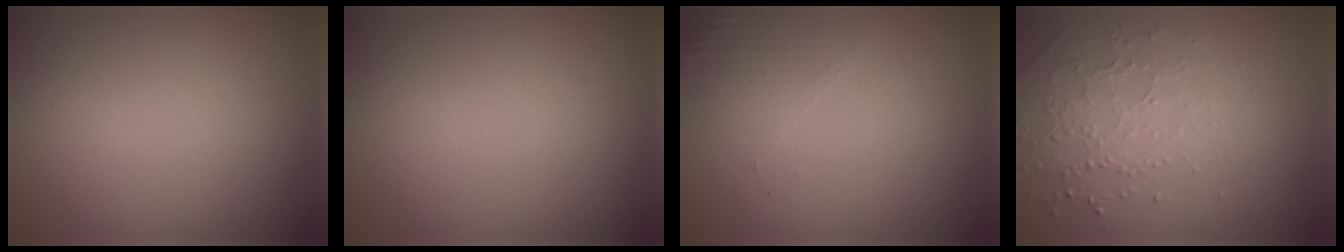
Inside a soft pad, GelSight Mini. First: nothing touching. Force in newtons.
{"total": 0.0}
{"total": 1.6, "press": 1.6, "slide": 0.4}
{"total": 1.7, "press": 1.5, "slide": 0.8}